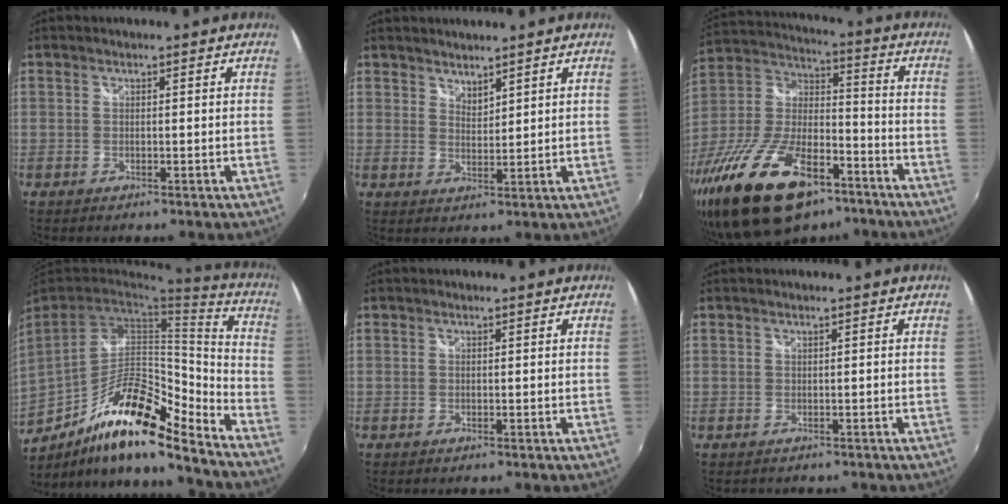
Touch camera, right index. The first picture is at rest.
{"total": 2.5, "force": [2.3, 0.7, 0.5], "torque": [-0.004, 0.000, 0.042]}
{"total": 25.9, "force": [-16.0, 11.5, 16.8], "torque": [-0.338, -0.021, -0.268]}
{"total": 20.1, "force": [-13.6, 4.4, 14.2], "torque": [-0.243, -0.018, -0.241]}
{"total": 0.0}
{"total": 0.5, "force": [-0.3, 0.4, -0.2], "torque": [0.001, 0.000, -0.002]}